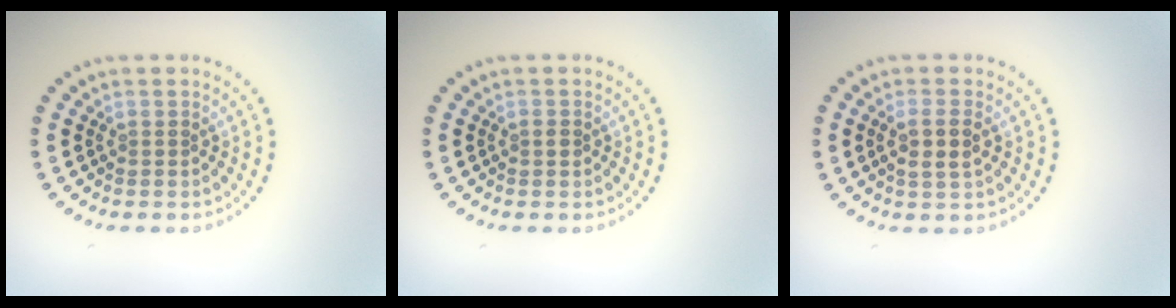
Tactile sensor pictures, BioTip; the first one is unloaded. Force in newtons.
{"total": 0.7, "press": 0.7, "slide": 0.1}
{"total": 2.1, "press": 2.0, "slide": 0.8}